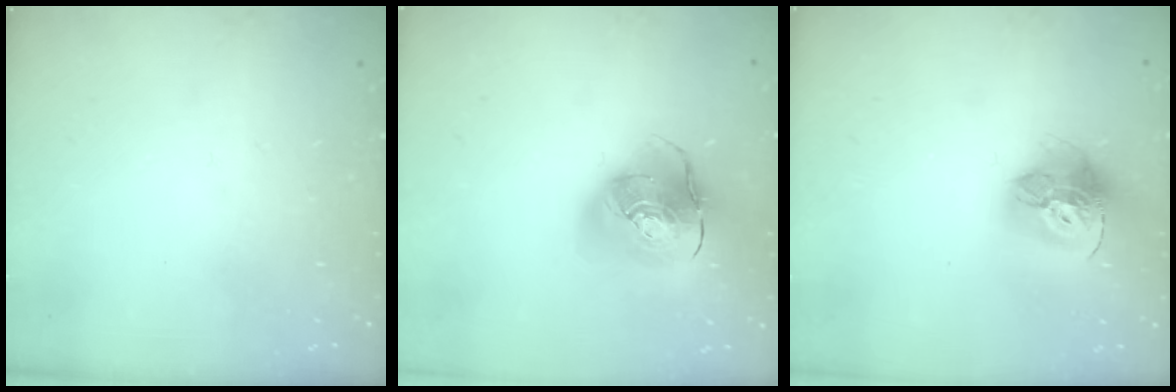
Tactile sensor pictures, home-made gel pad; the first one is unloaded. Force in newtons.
{"total": 17.0, "press": 16.8, "slide": 2.6}
{"total": 15.9, "press": 15.9, "slide": 1.6}